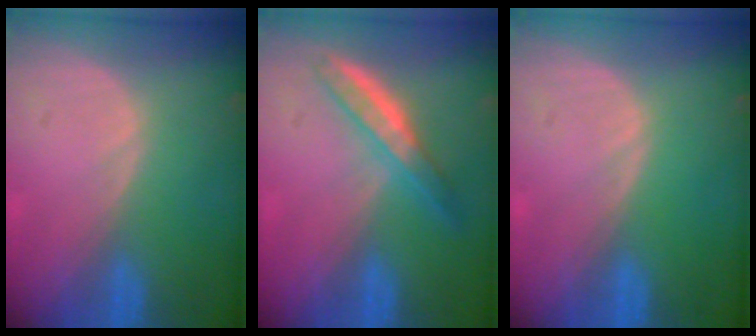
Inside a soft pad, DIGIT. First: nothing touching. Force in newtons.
{"total": 4.9, "press": 4.5, "slide": 2.0}
{"total": 0.0}